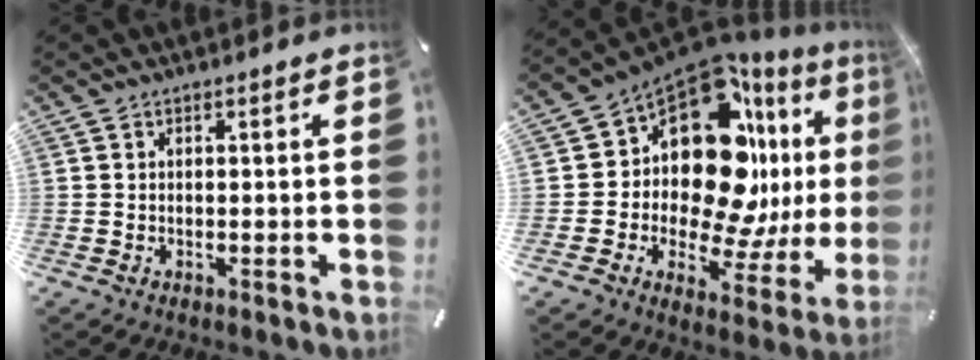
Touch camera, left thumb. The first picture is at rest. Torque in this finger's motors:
{"motor_torque": [0.80, 1.83, 1.07, 0.29, 0.18]}